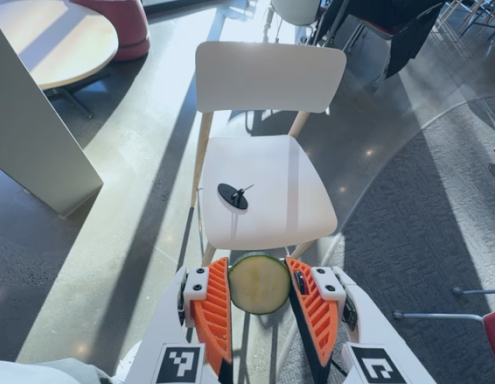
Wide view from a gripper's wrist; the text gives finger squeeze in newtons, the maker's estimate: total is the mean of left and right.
{"total": 9.2, "left": 9.2, "right": 9.2}